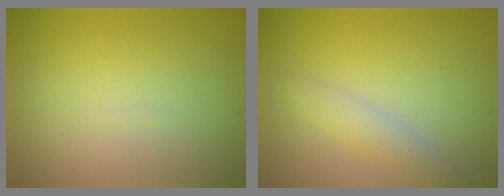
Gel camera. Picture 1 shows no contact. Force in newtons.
{"total": 2.0, "press": 2.0, "slide": 0.1}